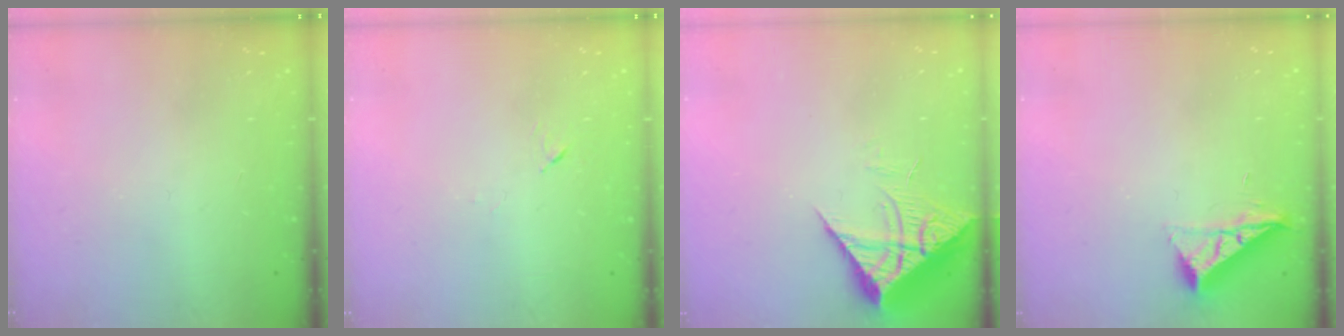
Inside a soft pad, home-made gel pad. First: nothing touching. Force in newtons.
{"total": 4.2, "press": 4.1, "slide": 0.7}
{"total": 7.7, "press": 7.6, "slide": 0.8}
{"total": 7.7, "press": 7.7, "slide": 0.3}